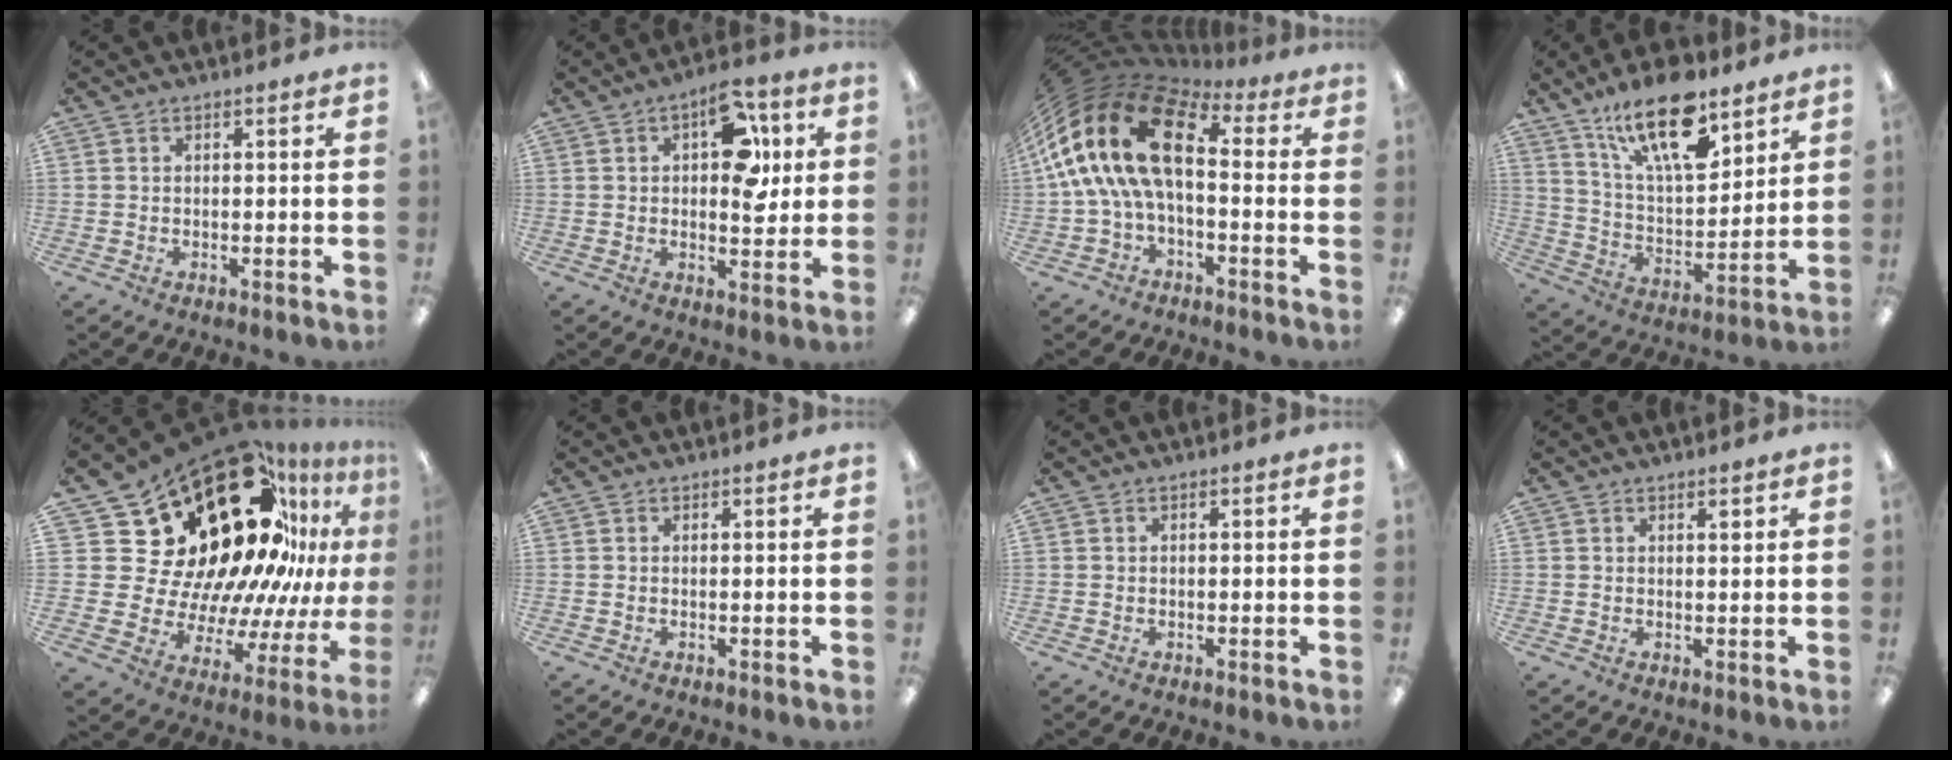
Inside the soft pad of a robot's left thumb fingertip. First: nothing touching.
{"total": 12.8, "force": [4.0, 6.9, 10.0], "torque": [-0.123, -0.008, 0.066]}
{"total": 20.7, "force": [3.3, 10.8, 17.3], "torque": [-0.366, -0.001, 0.057]}
{"total": 20.0, "force": [13.2, 7.7, 12.9], "torque": [-0.216, -0.066, 0.223]}
{"total": 35.7, "force": [15.1, 20.8, 24.8], "torque": [-0.376, -0.172, 0.328]}
{"total": 0.0}
{"total": 0.0}
{"total": 1.3, "force": [1.0, 0.3, 0.8], "torque": [-0.010, -0.004, 0.016]}